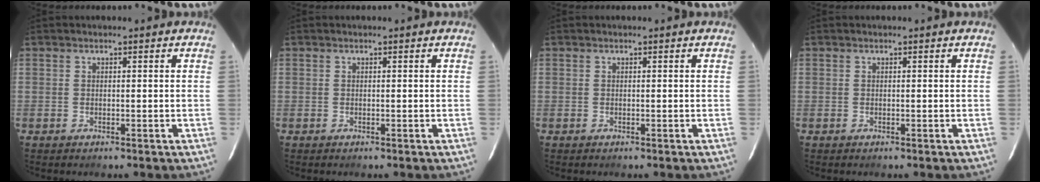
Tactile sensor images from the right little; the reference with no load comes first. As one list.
[{"total": 0.0}, {"total": 0.0}, {"total": 0.0}]